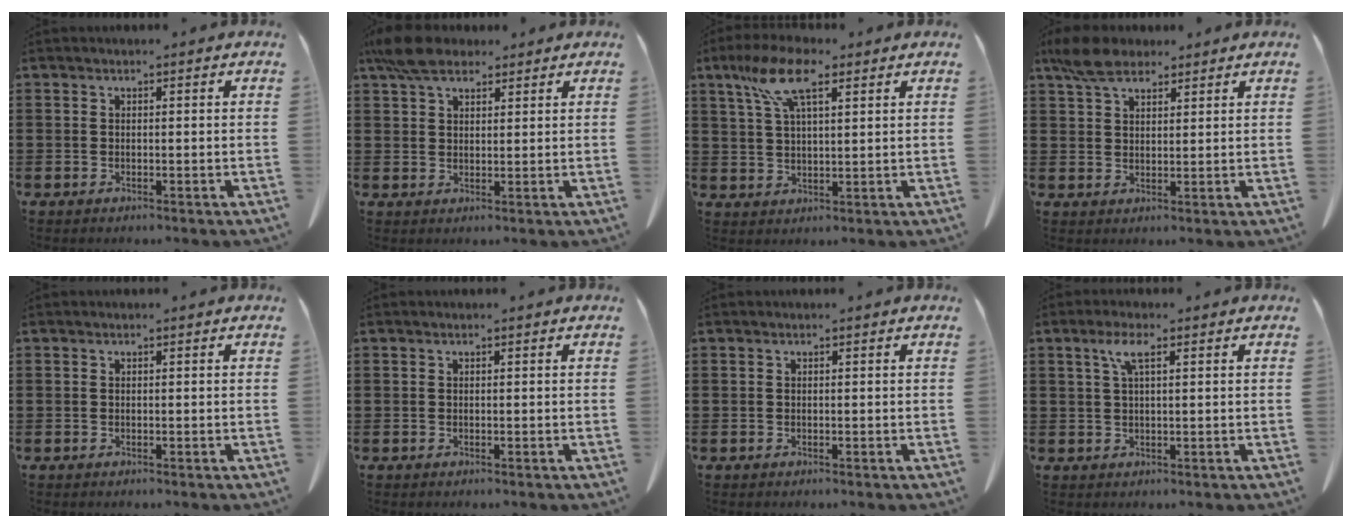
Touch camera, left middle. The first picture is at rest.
{"total": 6.2, "force": [4.6, 2.6, 3.1], "torque": [-0.067, -0.001, 0.088]}
{"total": 8.9, "force": [5.1, 2.7, 6.8], "torque": [-0.152, 0.003, 0.089]}
{"total": 5.7, "force": [4.3, 2.5, 2.8], "torque": [-0.069, 0.002, 0.082]}
{"total": 0.0}
{"total": 0.0}
{"total": 0.0}
{"total": 3.7, "force": [1.6, 0.8, 3.3], "torque": [-0.070, 0.007, 0.026]}